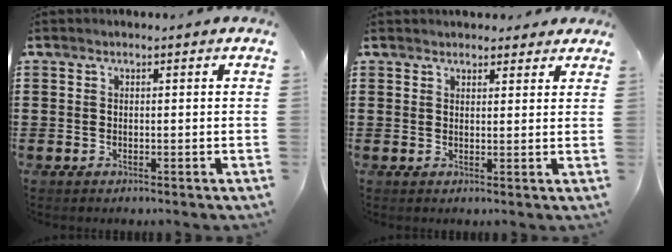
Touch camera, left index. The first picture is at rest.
{"total": 2.4, "force": [2.3, 0.8, 0.2], "torque": [-0.001, -0.002, 0.042]}